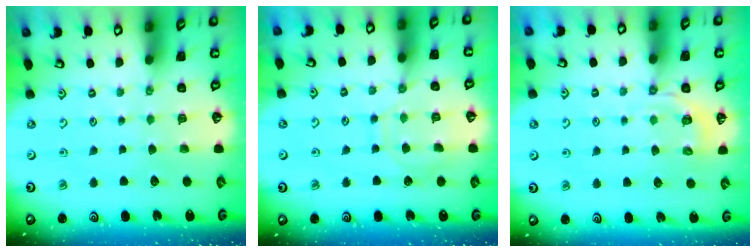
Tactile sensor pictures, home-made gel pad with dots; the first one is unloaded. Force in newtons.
{"total": 8.5, "press": 8.5, "slide": 0.7}
{"total": 3.7, "press": 3.1, "slide": 1.9}